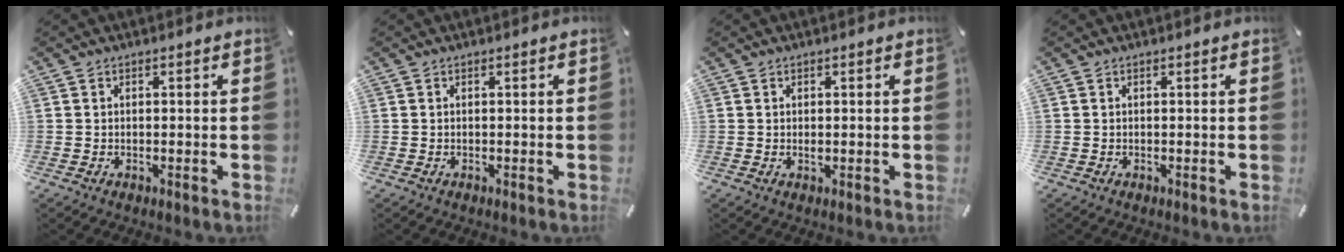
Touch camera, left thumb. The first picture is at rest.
{"total": 0.0}
{"total": 0.7, "force": [0.1, 0.4, 0.5], "torque": [-0.010, 0.000, 0.001]}
{"total": 0.0}